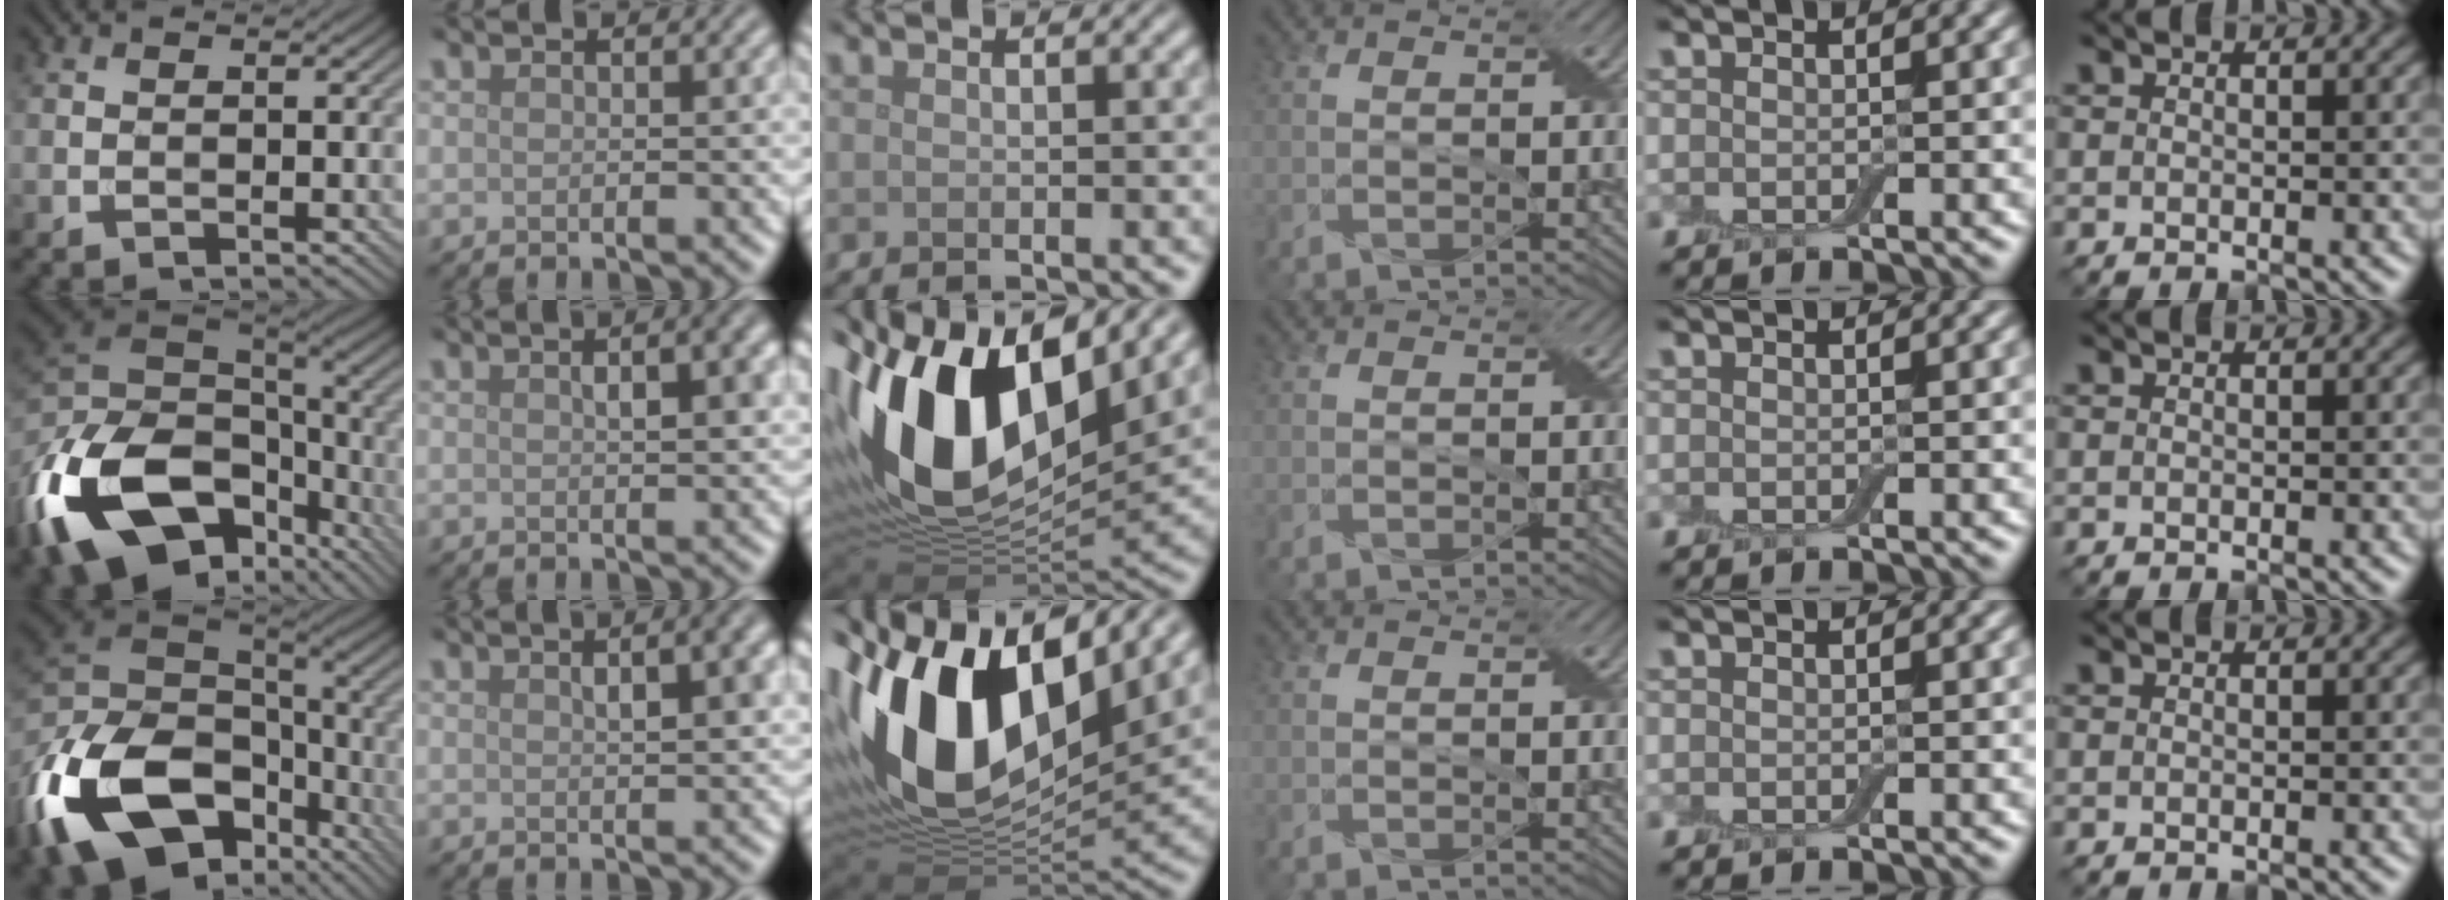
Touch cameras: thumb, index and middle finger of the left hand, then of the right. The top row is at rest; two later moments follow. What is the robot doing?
{"motion": "peel", "object": "aluminum foil"}